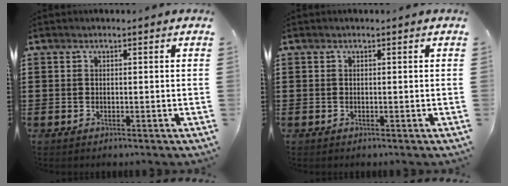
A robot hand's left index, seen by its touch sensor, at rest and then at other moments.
{"total": 0.0}